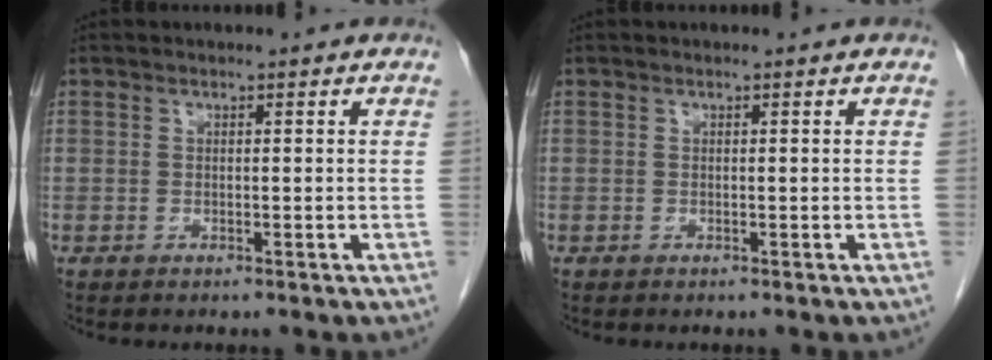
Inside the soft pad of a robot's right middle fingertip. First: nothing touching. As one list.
[{"total": 0.0}]